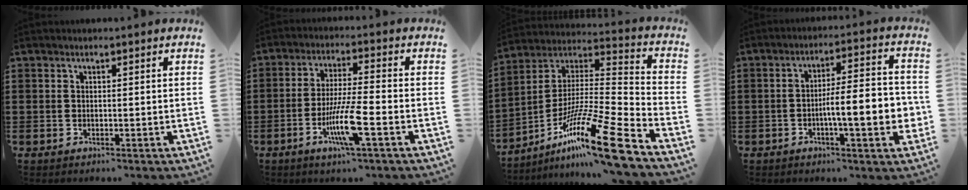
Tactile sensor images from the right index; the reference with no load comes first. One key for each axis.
{"total": 8.7, "fx": -3.6, "fy": 0.7, "fz": 7.9, "tx": -0.159, "ty": -0.016, "tz": -0.069}
{"total": 18.2, "fx": -12.1, "fy": 1.6, "fz": 13.5, "tx": -0.225, "ty": 0.026, "tz": -0.214}
{"total": 9.3, "fx": -2.3, "fy": 2.0, "fz": 8.8, "tx": -0.132, "ty": -0.003, "tz": -0.042}